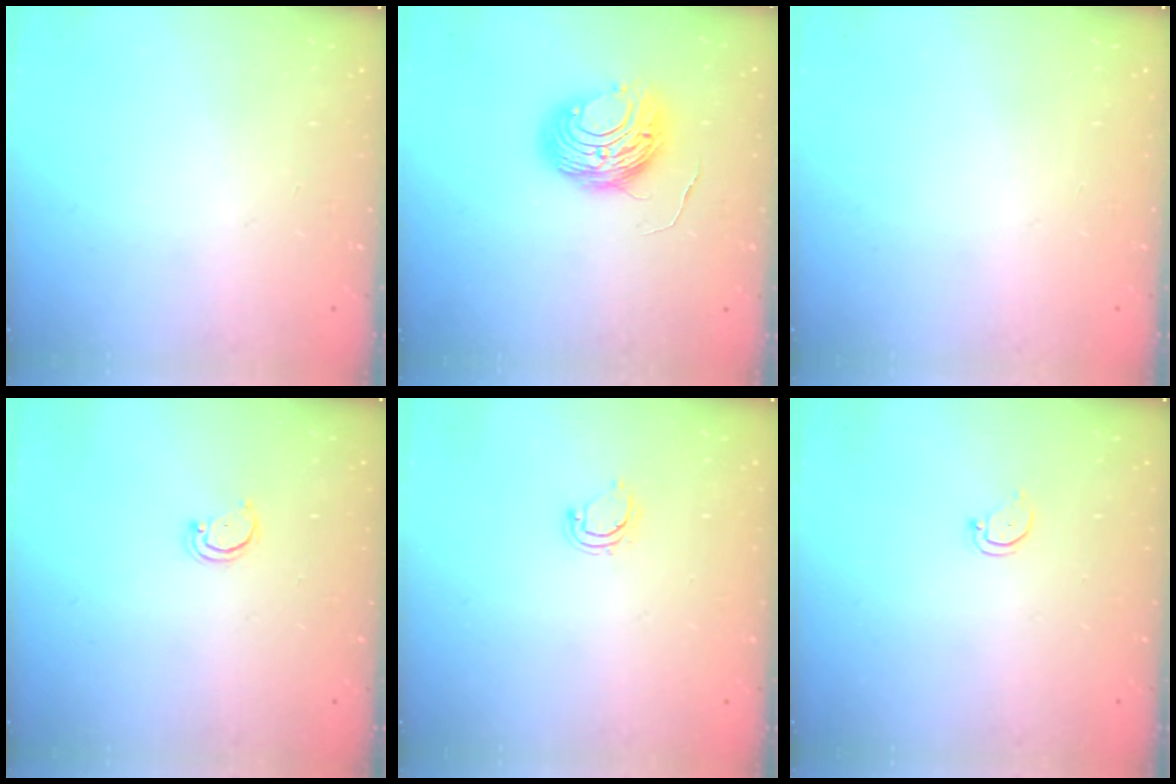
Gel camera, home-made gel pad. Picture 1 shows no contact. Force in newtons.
{"total": 9.7, "press": 9.7, "slide": 0.6}
{"total": 0.0}
{"total": 2.1, "press": 2.1, "slide": 0.2}
{"total": 4.2, "press": 4.2, "slide": 0.4}
{"total": 2.4, "press": 2.4, "slide": 0.2}